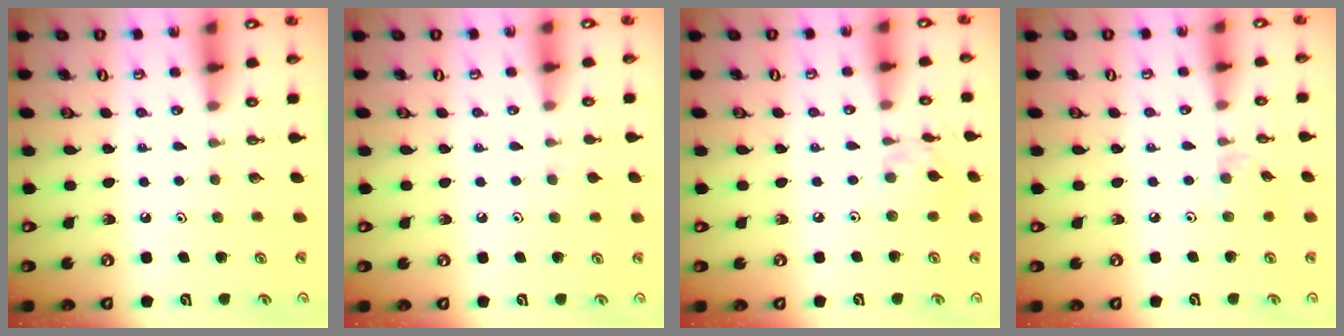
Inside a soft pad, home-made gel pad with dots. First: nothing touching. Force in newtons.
{"total": 2.5, "press": 2.5, "slide": 0.4}
{"total": 6.2, "press": 6.2, "slide": 0.3}
{"total": 3.7, "press": 3.6, "slide": 0.6}